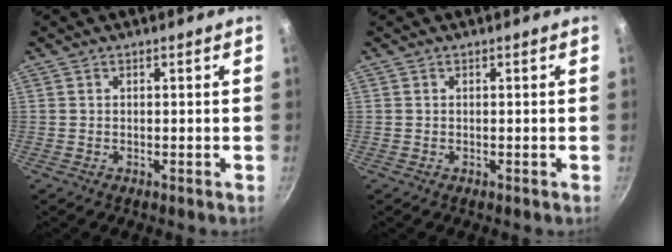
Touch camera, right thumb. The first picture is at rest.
{"total": 0.0}